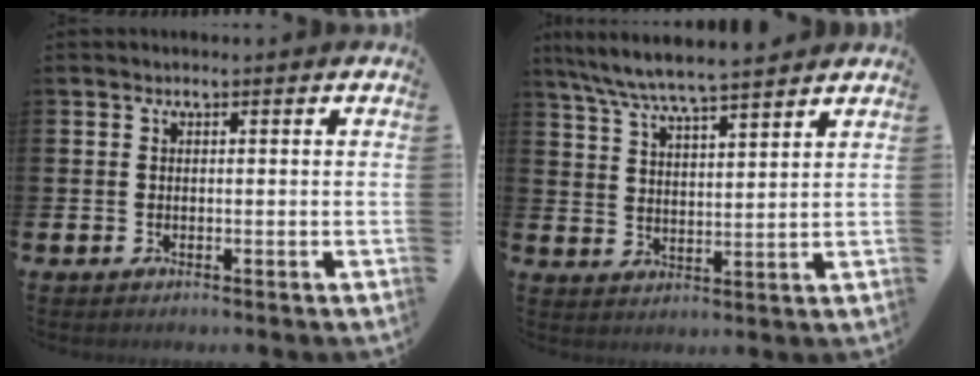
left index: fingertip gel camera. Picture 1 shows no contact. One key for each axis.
{"total": 7.0, "fx": 6.6, "fy": 0.2, "fz": 2.1, "tx": -0.067, "ty": -0.032, "tz": 0.119}